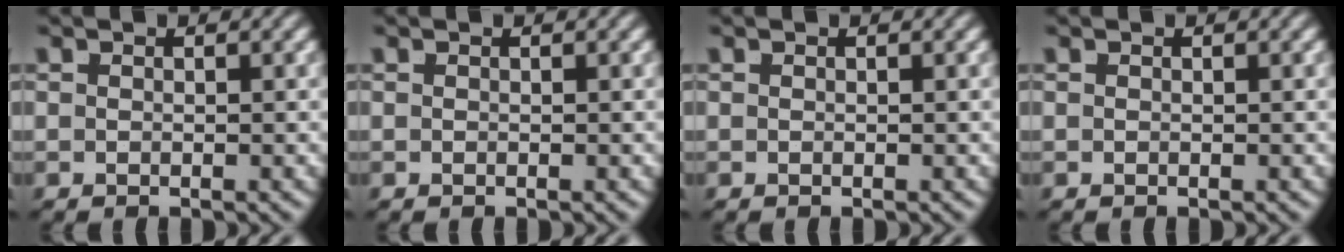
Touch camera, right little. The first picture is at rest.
{"total": 0.0}
{"total": 0.0}
{"total": 0.0}